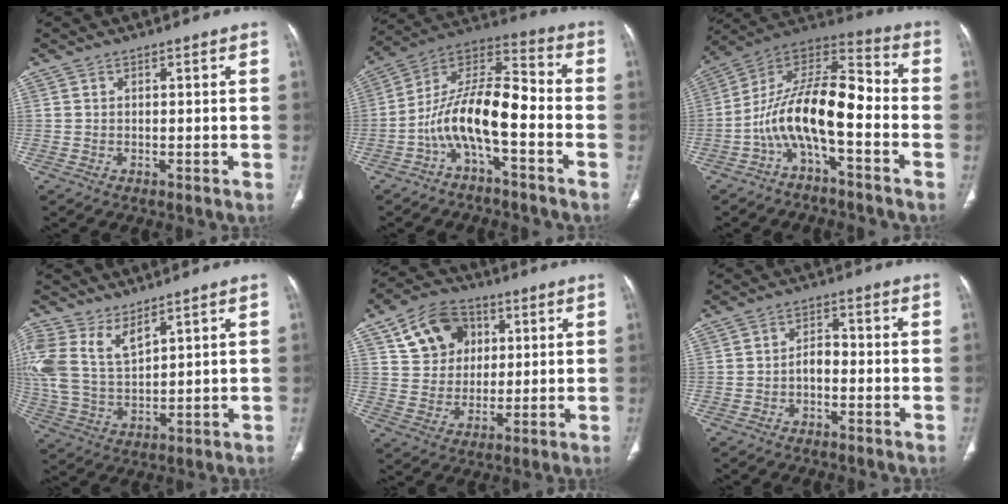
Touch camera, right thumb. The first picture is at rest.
{"total": 13.8, "force": [-4.9, 5.1, 11.9], "torque": [-0.218, 0.082, -0.096]}
{"total": 15.3, "force": [-5.0, 6.1, 13.1], "torque": [-0.225, 0.089, -0.096]}
{"total": 10.7, "force": [6.5, 4.9, 7.0], "torque": [-0.156, -0.021, 0.145]}
{"total": 12.7, "force": [4.9, 10.0, 6.1], "torque": [-0.071, -0.004, 0.086]}
{"total": 3.1, "force": [-1.1, 1.9, 2.1], "torque": [-0.025, 0.019, -0.025]}